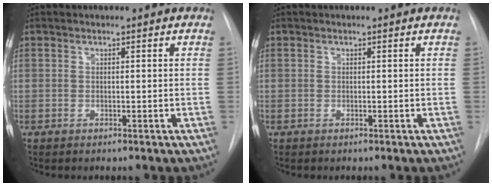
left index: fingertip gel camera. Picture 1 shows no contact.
{"total": 0.0}